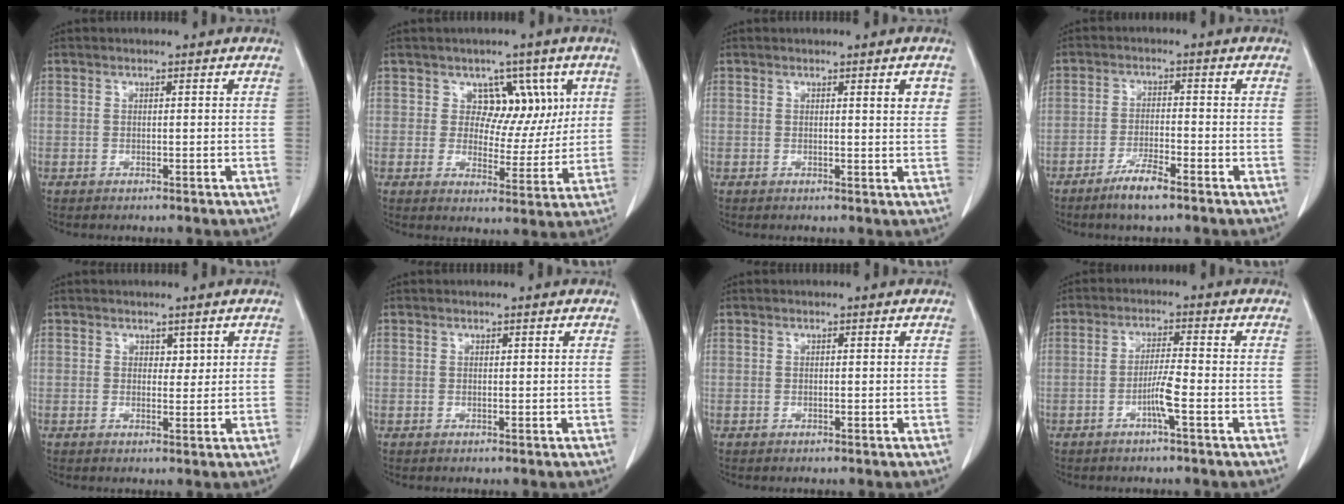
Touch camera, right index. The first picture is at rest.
{"total": 6.6, "force": [2.8, 5.3, 2.8], "torque": [-0.014, 0.012, 0.040]}
{"total": 2.4, "force": [1.0, 0.3, 2.1], "torque": [-0.026, -0.003, 0.011]}
{"total": 4.7, "force": [-3.4, 0.5, 3.2], "torque": [-0.062, -0.004, -0.062]}
{"total": 1.5, "force": [0.9, 1.0, 0.8], "torque": [-0.003, -0.005, 0.012]}
{"total": 0.0}
{"total": 0.0}
{"total": 4.0, "force": [-1.7, -0.3, 3.6], "torque": [-0.070, 0.000, -0.034]}